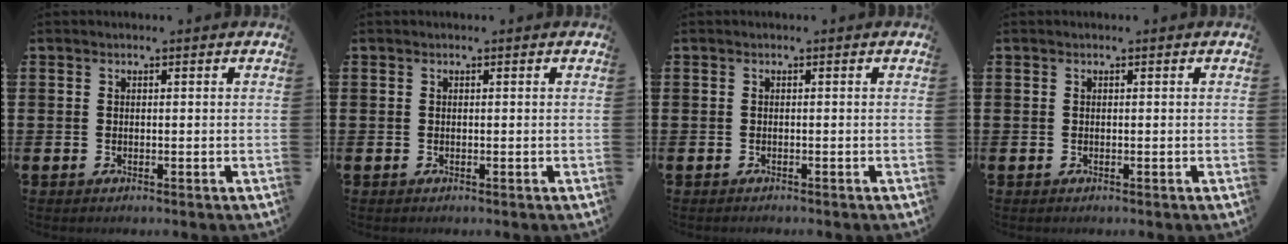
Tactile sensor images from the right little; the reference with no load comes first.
{"total": 0.0}
{"total": 0.0}
{"total": 0.0}